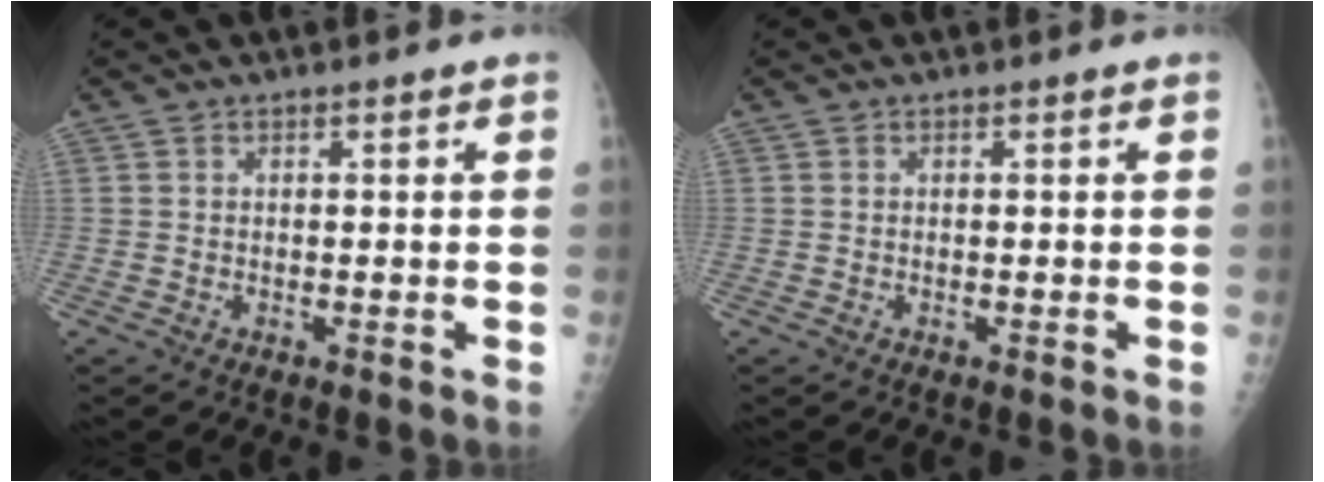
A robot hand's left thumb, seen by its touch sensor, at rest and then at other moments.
{"total": 0.0}